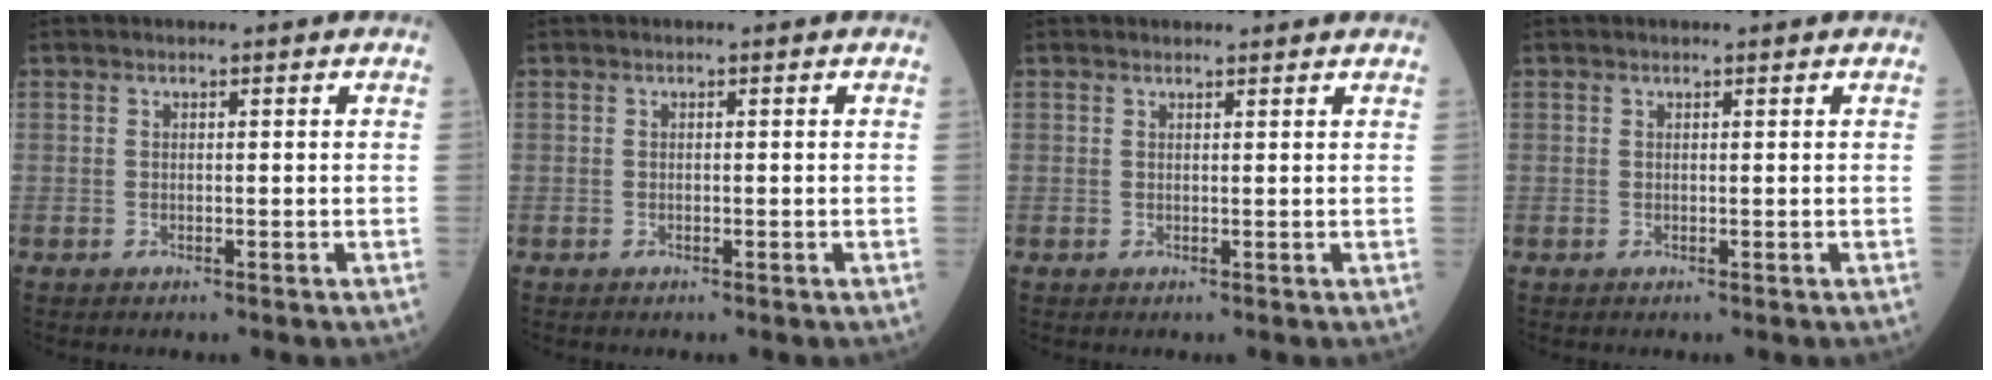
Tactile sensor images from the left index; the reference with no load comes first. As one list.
[{"total": 0.0}, {"total": 2.3, "force": [2.2, 0.5, 0.2], "torque": [-0.010, 0.008, 0.026]}, {"total": 0.6, "force": [0.5, 0.1, 0.3], "torque": [-0.010, 0.000, 0.009]}]